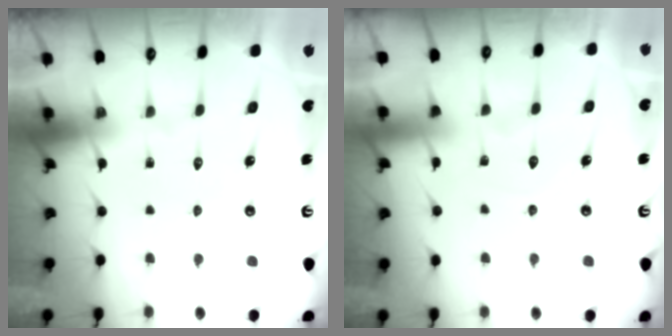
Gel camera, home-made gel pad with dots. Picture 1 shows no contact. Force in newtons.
{"total": 4.9, "press": 4.9, "slide": 0.4}